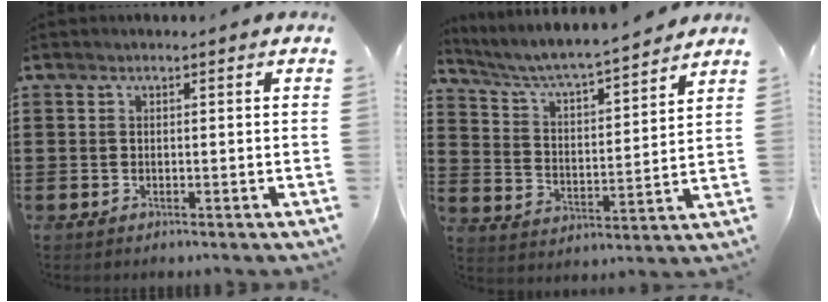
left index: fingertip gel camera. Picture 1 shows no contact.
{"total": 4.9, "force": [4.6, 0.1, 1.8], "torque": [-0.057, -0.036, 0.070]}